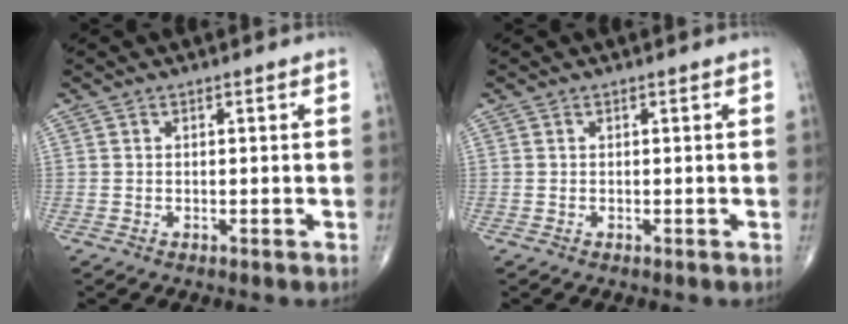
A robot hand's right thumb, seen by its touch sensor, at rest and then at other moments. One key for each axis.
{"total": 0.0}